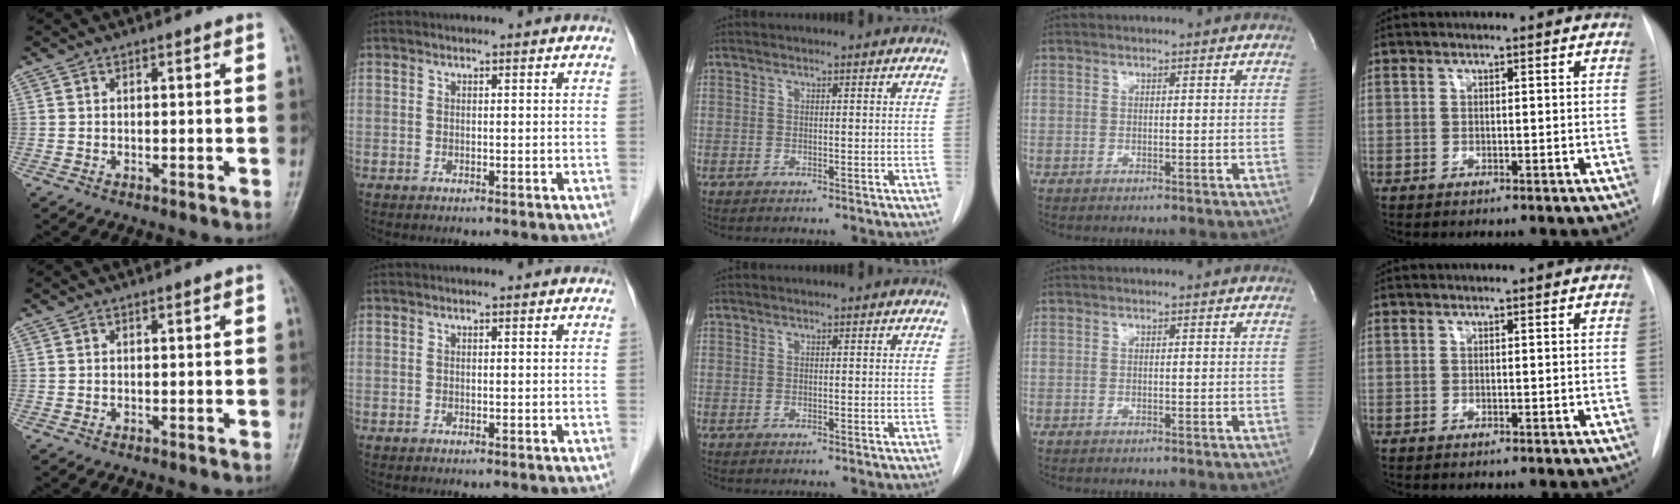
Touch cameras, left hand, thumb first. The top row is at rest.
{}